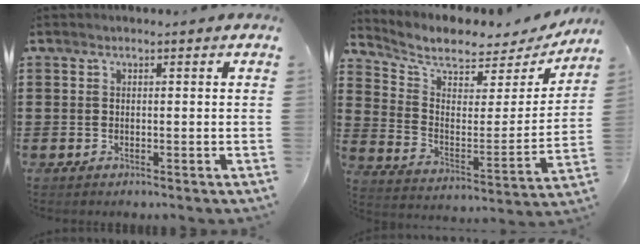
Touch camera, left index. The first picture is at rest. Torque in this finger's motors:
{"motor_torque": [1.67, -0.47, 0.11, 0.06]}